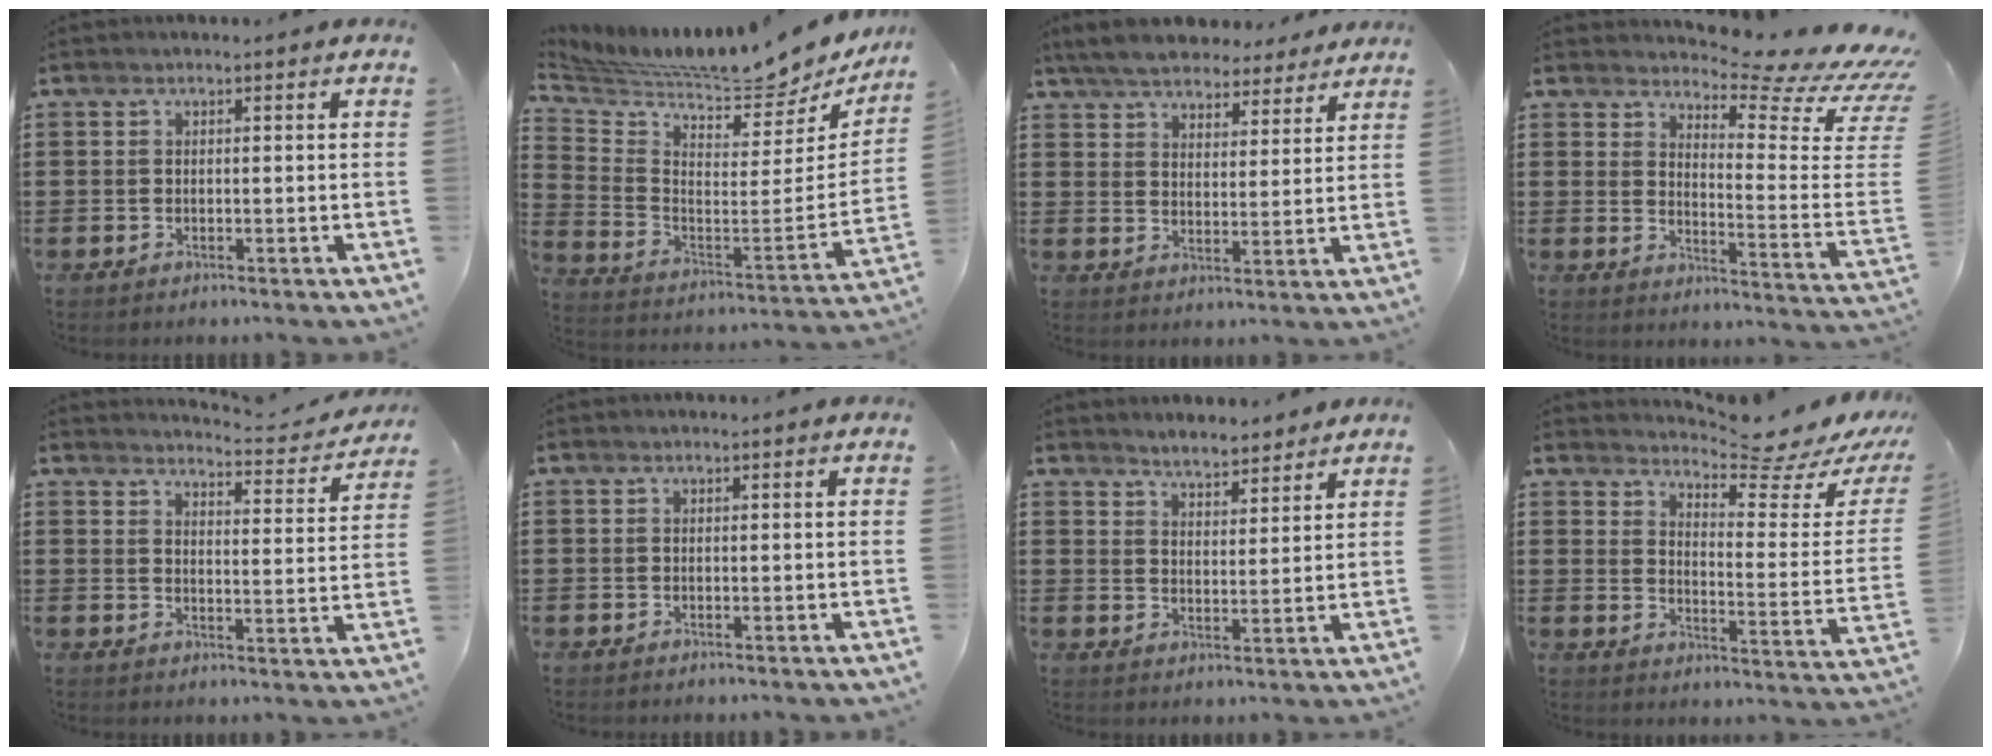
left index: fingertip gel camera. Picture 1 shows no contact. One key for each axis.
{"total": 6.4, "fx": 6.1, "fy": -0.2, "fz": 1.7, "tx": -0.064, "ty": -0.073, "tz": 0.094}
{"total": 6.0, "fx": 5.7, "fy": 1.3, "fz": 1.3, "tx": -0.049, "ty": -0.016, "tz": 0.105}
{"total": 6.5, "fx": 5.7, "fy": 0.4, "fz": 3.0, "tx": -0.055, "ty": -0.062, "tz": 0.089}
{"total": 3.9, "fx": 3.8, "fy": -0.1, "fz": 0.9, "tx": -0.021, "ty": -0.033, "tz": 0.060}
{"total": 0.0}
{"total": 3.9, "fx": 3.8, "fy": 0.5, "fz": -0.1, "tx": -0.013, "ty": -0.012, "tz": 0.071}
{"total": 5.6, "fx": 5.2, "fy": -0.5, "fz": 2.0, "tx": -0.042, "ty": -0.054, "tz": 0.081}